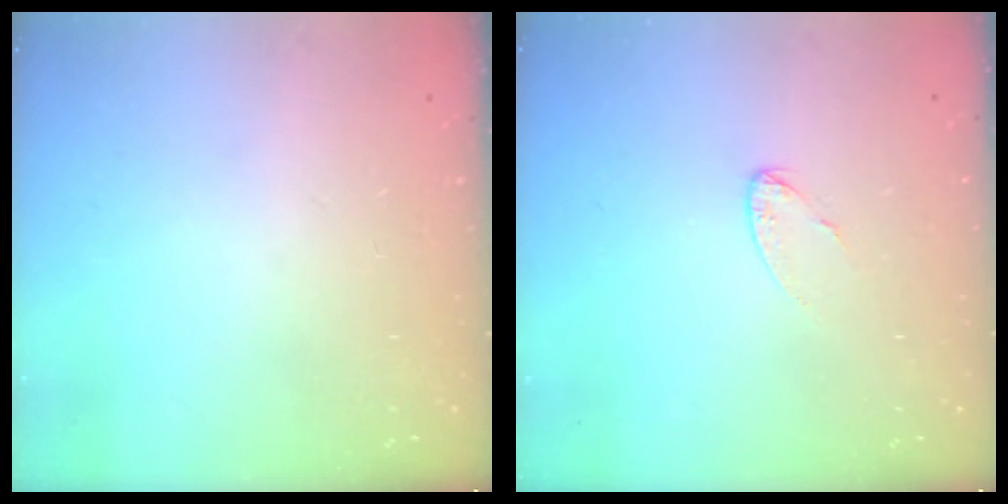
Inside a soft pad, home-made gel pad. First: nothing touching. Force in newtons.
{"total": 3.3, "press": 3.3, "slide": 0.2}